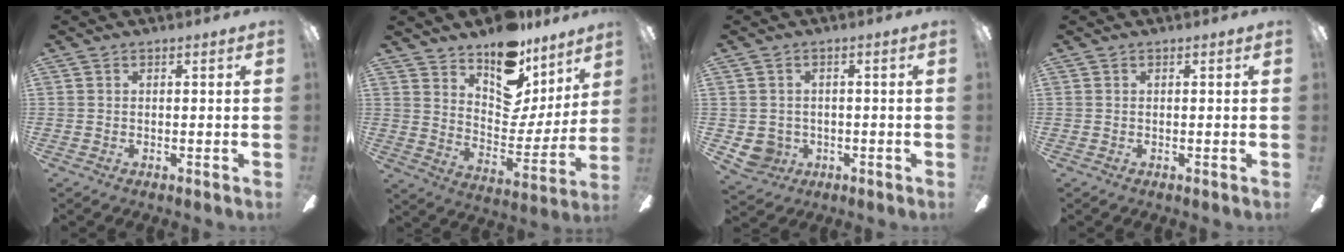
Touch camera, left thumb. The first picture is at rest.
{"total": 13.7, "force": [10.7, 7.1, 4.7], "torque": [-0.066, -0.090, 0.193]}
{"total": 4.2, "force": [-0.3, 4.2, 0.5], "torque": [-0.032, 0.003, -0.005]}
{"total": 0.0}